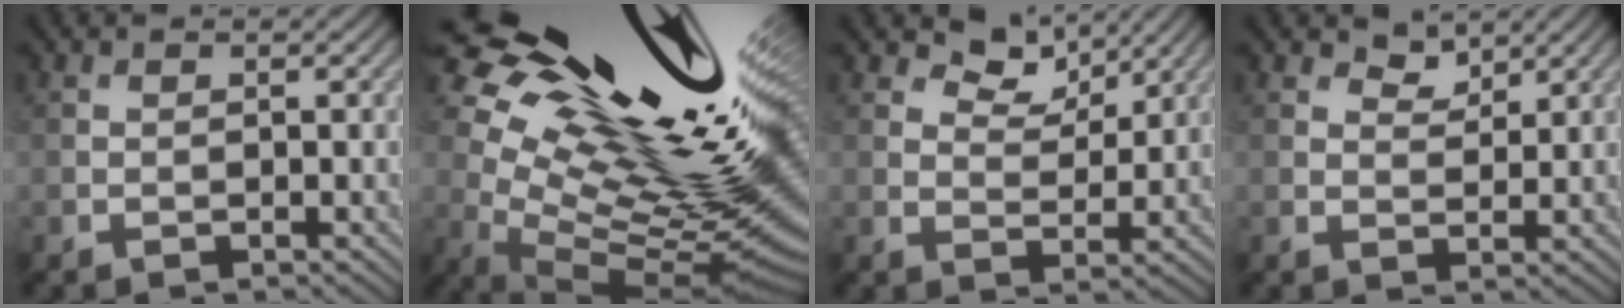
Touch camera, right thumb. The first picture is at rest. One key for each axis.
{"total": 21.1, "fx": 7.8, "fy": 9.1, "fz": 17.3, "tx": -0.263, "ty": 0.026, "tz": 0.146}
{"total": 4.6, "fx": 3.4, "fy": 2.3, "fz": 2.2, "tx": -0.043, "ty": -0.007, "tz": 0.058}
{"total": 2.3, "fx": 1.8, "fy": 1.1, "fz": 0.9, "tx": -0.015, "ty": -0.004, "tz": 0.032}